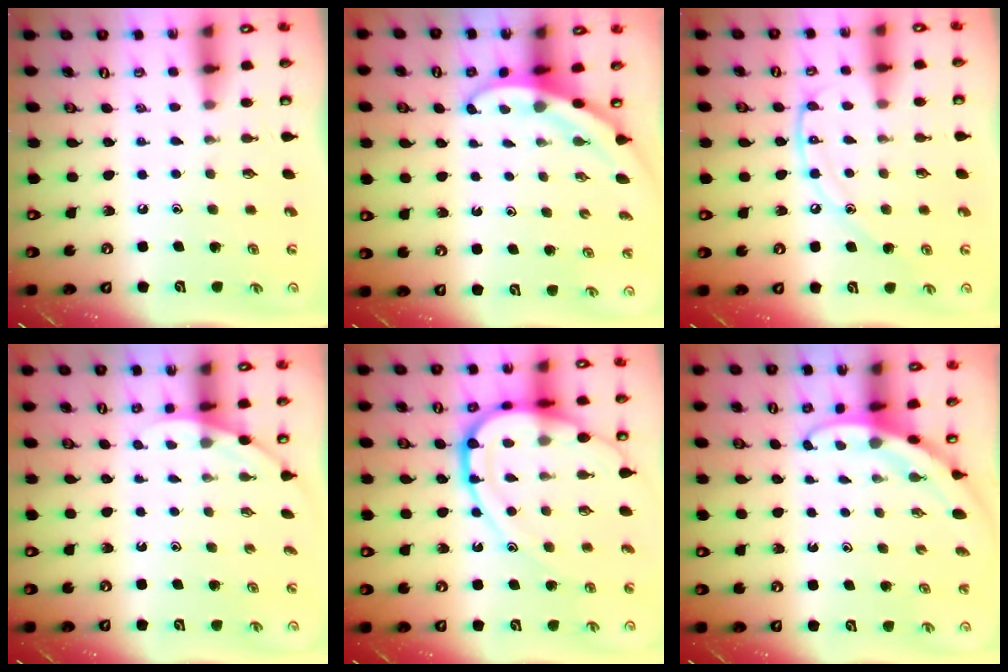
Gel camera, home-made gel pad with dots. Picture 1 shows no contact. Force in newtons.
{"total": 3.1, "press": 3.1, "slide": 0.2}
{"total": 11.2, "press": 11.2, "slide": 1.2}
{"total": 2.0, "press": 2.0, "slide": 0.0}
{"total": 17.0, "press": 16.9, "slide": 2.0}
{"total": 2.8, "press": 2.8, "slide": 0.1}